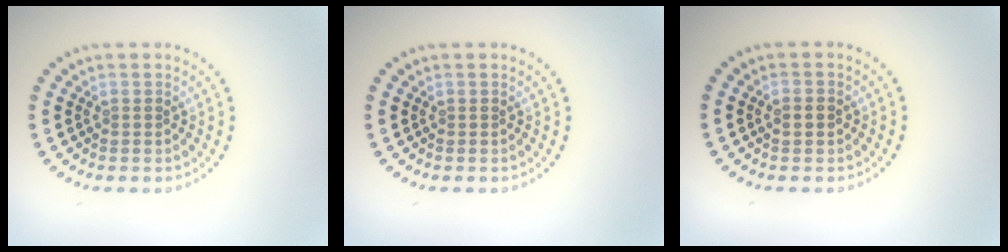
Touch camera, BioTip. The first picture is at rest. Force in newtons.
{"total": 0.0}
{"total": 1.7, "press": 1.7, "slide": 0.2}